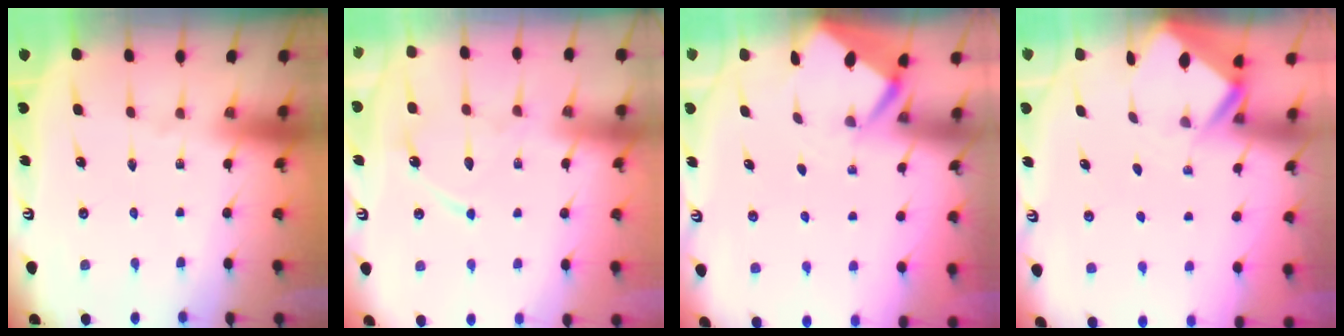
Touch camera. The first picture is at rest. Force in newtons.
{"total": 9.9, "press": 9.9, "slide": 0.9}
{"total": 2.4, "press": 2.4, "slide": 0.1}
{"total": 2.4, "press": 2.4, "slide": 0.1}